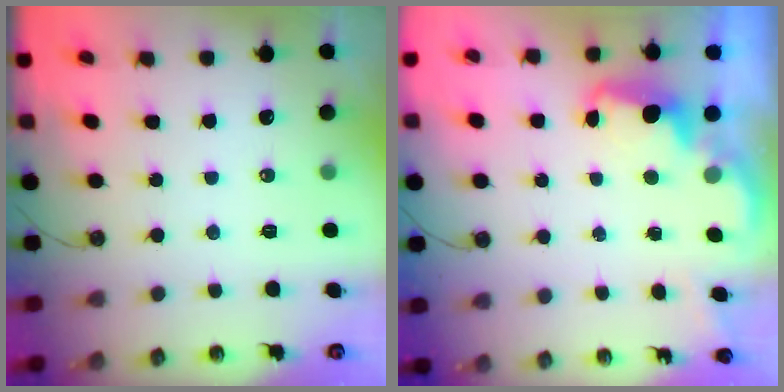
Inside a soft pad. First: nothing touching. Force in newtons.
{"total": 2.5, "press": 2.5, "slide": 0.5}